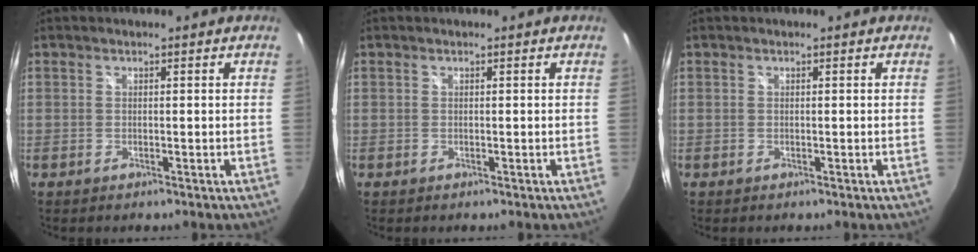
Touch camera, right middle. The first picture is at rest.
{"total": 0.0}
{"total": 0.0}